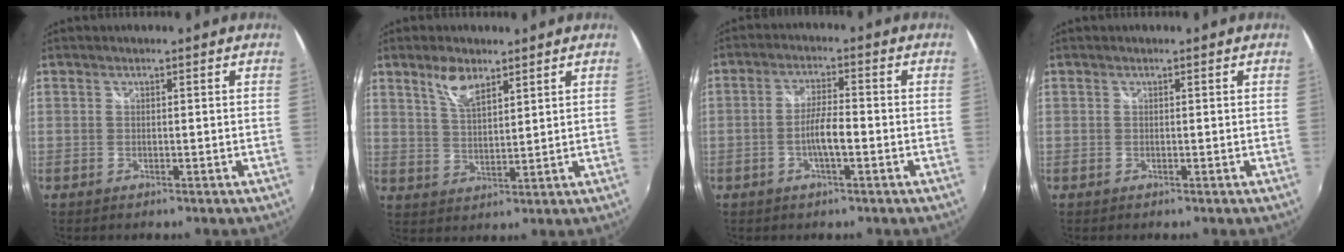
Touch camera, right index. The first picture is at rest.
{"total": 5.9, "force": [4.0, 2.3, 3.7], "torque": [-0.068, 0.004, 0.079]}
{"total": 5.1, "force": [-1.8, 0.8, 4.6], "torque": [-0.090, 0.003, -0.034]}
{"total": 0.0}